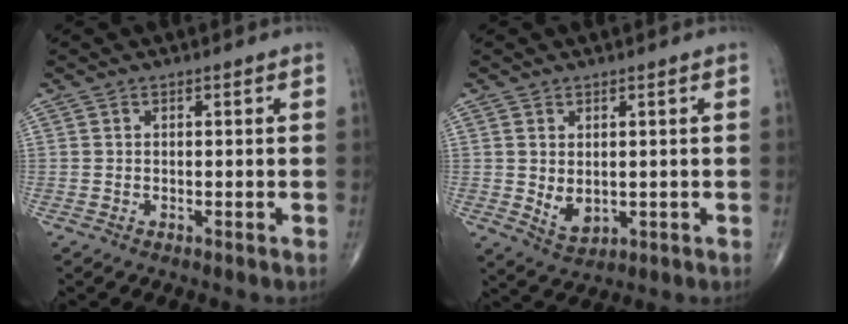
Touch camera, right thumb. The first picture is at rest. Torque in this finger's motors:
{"motor_torque": [-0.50, 0.54, 0.28, 0.42, 0.16]}